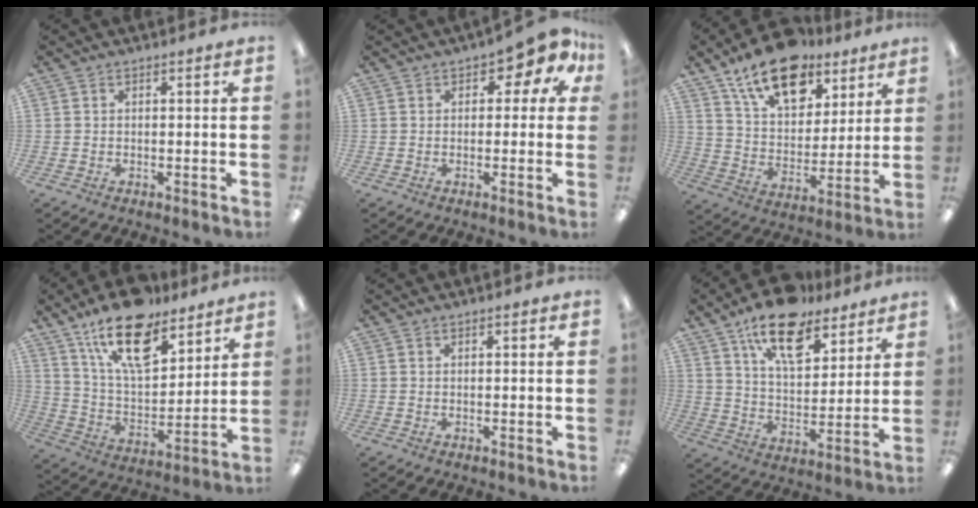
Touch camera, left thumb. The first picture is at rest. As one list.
[{"total": 6.8, "force": [3.6, 3.4, 4.6], "torque": [-0.056, -0.015, 0.058]}, {"total": 18.5, "force": [12.6, 9.7, 9.6], "torque": [-0.156, -0.065, 0.222]}, {"total": 19.2, "force": [13.0, 8.5, 11.2], "torque": [-0.191, -0.066, 0.227]}, {"total": 0.5, "force": [0.3, 0.3, 0.3], "torque": [-0.006, 0.004, 0.005]}, {"total": 16.8, "force": [11.9, 7.7, 9.1], "torque": [-0.145, -0.061, 0.207]}]